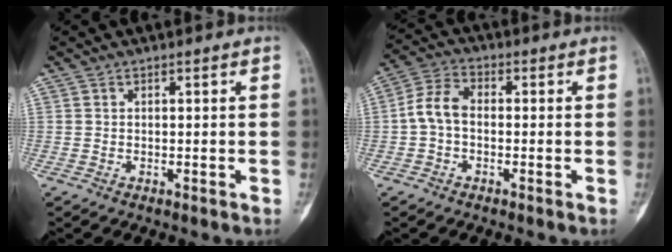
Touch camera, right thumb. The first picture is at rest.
{"total": 6.2, "force": [-0.7, 4.1, 4.7], "torque": [-0.089, 0.019, -0.024]}